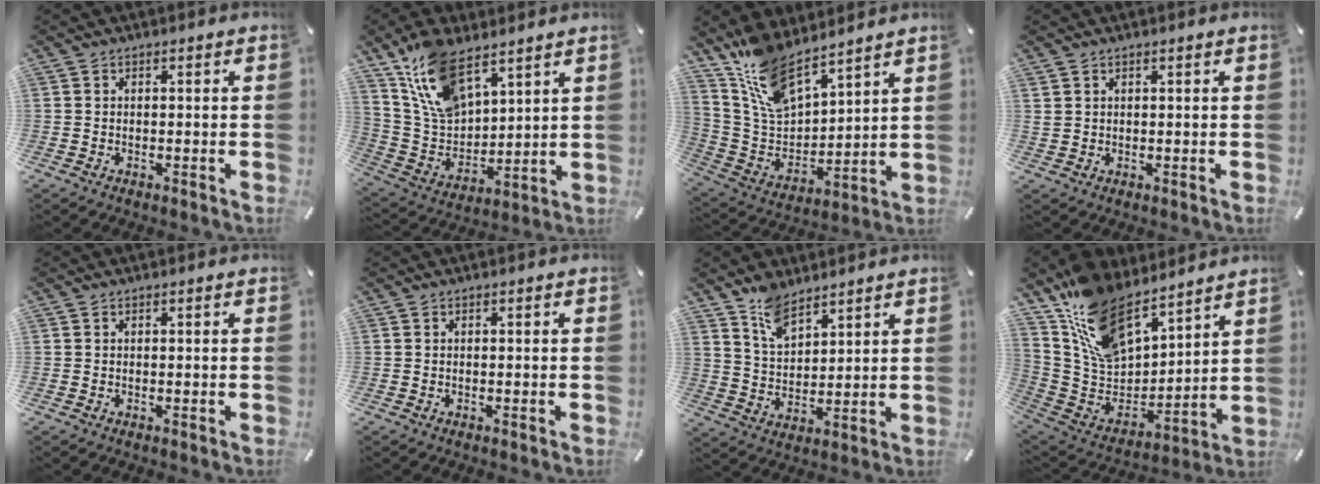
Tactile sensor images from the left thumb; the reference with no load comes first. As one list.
[{"total": 15.4, "force": [10.3, 8.1, 8.0], "torque": [-0.196, -0.043, 0.193]}, {"total": 13.2, "force": [11.3, 4.9, 4.9], "torque": [-0.142, -0.081, 0.209]}, {"total": 1.0, "force": [0.9, 0.5, 0.2], "torque": [-0.004, -0.002, 0.017]}, {"total": 0.0}, {"total": 0.0}, {"total": 7.5, "force": [6.2, 3.4, 2.6], "torque": [-0.063, -0.029, 0.118]}, {"total": 18.0, "force": [13.7, 9.4, 6.8], "torque": [-0.153, -0.104, 0.256]}]